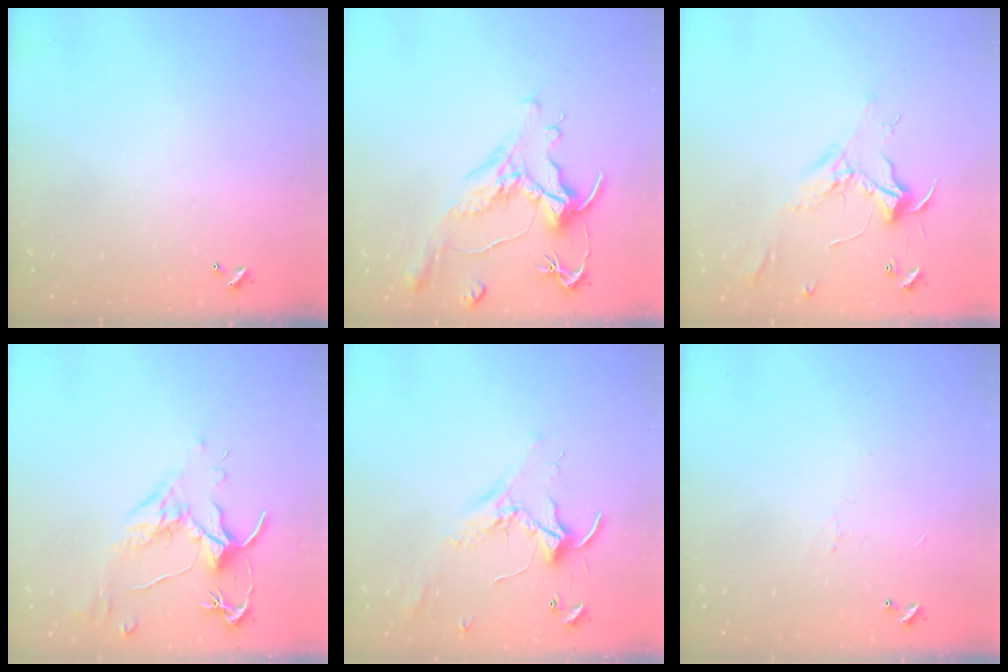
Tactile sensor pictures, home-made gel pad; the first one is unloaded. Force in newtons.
{"total": 1.1, "press": 0.0, "slide": 1.1}
{"total": 2.3, "press": 2.2, "slide": 0.7}
{"total": 1.6, "press": 1.4, "slide": 0.7}
{"total": 2.3, "press": 2.3, "slide": 0.5}
{"total": 2.3, "press": 2.2, "slide": 0.6}